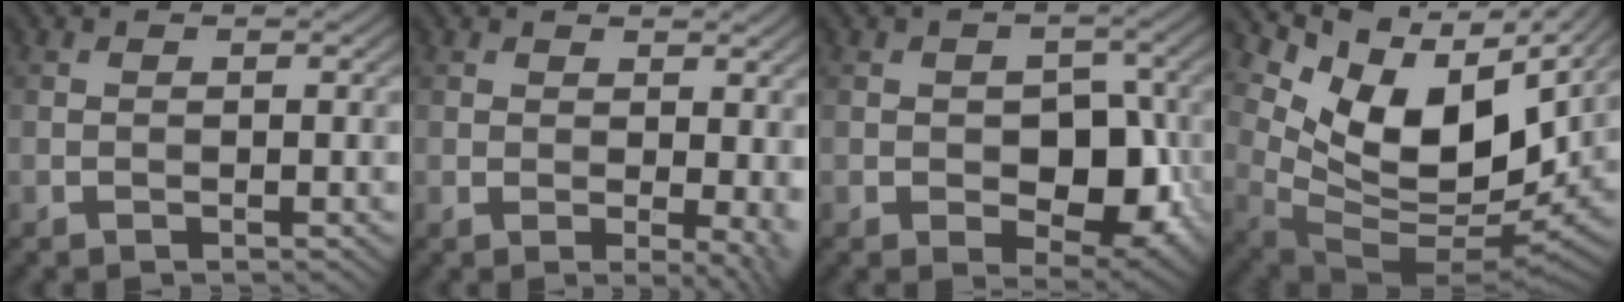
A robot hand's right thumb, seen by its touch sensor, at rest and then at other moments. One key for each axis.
{"total": 3.9, "fx": 0.6, "fy": 1.7, "fz": 3.5, "tx": -0.052, "ty": -0.005, "tz": 0.010}
{"total": 7.7, "fx": -1.5, "fy": 5.0, "fz": 5.7, "tx": -0.079, "ty": -0.014, "tz": -0.018}
{"total": 13.1, "fx": 5.9, "fy": 6.7, "fz": 9.6, "tx": -0.190, "ty": -0.005, "tz": 0.123}